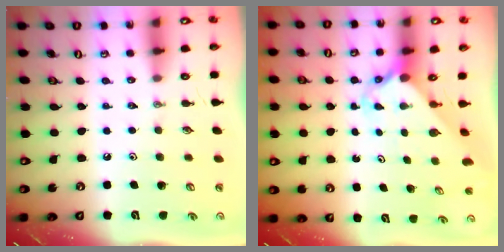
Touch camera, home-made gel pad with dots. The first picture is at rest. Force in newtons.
{"total": 2.5, "press": 2.5, "slide": 0.3}